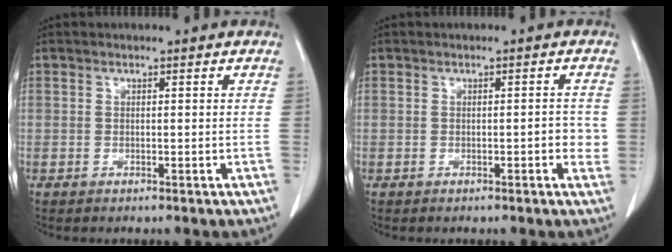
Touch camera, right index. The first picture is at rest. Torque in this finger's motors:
{"motor_torque": [0.36, -0.15, 0.20, 0.03]}